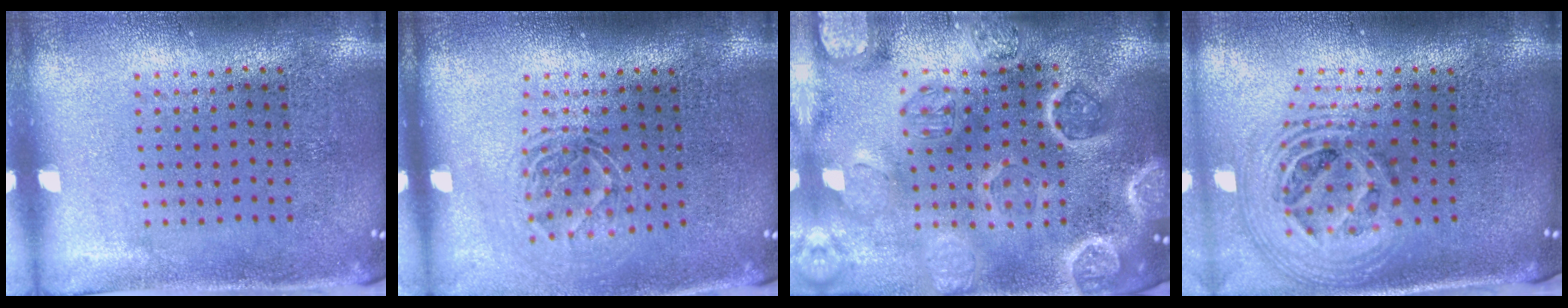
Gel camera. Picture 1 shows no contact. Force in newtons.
{"total": 1.5, "press": 1.2, "slide": 0.9}
{"total": 4.8, "press": 4.2, "slide": 2.3}
{"total": 2.7, "press": 1.9, "slide": 1.9}